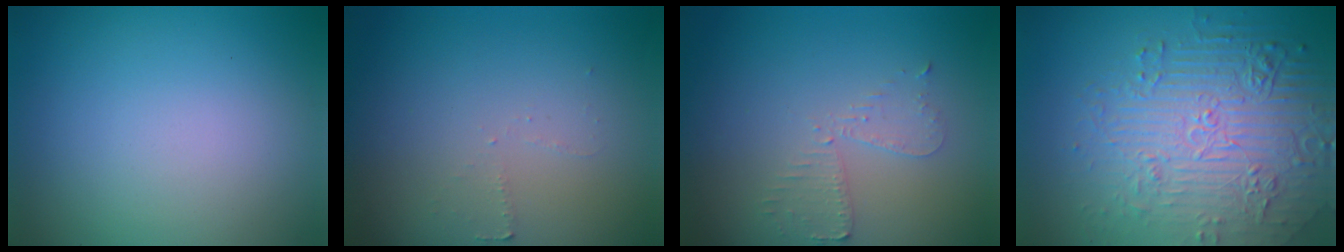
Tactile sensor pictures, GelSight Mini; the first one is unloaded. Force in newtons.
{"total": 0.9, "press": 0.8, "slide": 0.3}
{"total": 2.2, "press": 2.2, "slide": 0.5}
{"total": 7.5, "press": 5.5, "slide": 5.1}